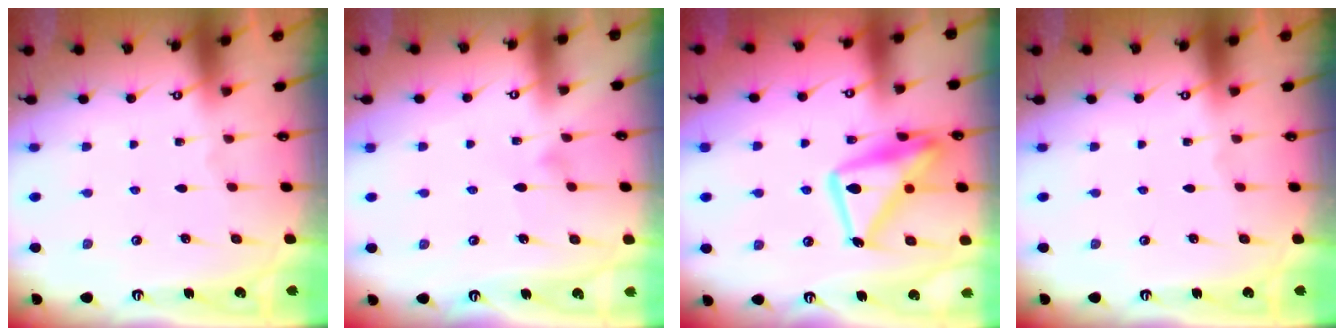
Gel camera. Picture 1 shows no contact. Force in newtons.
{"total": 3.3, "press": 3.3, "slide": 0.1}
{"total": 17.5, "press": 17.4, "slide": 1.6}
{"total": 0.0}